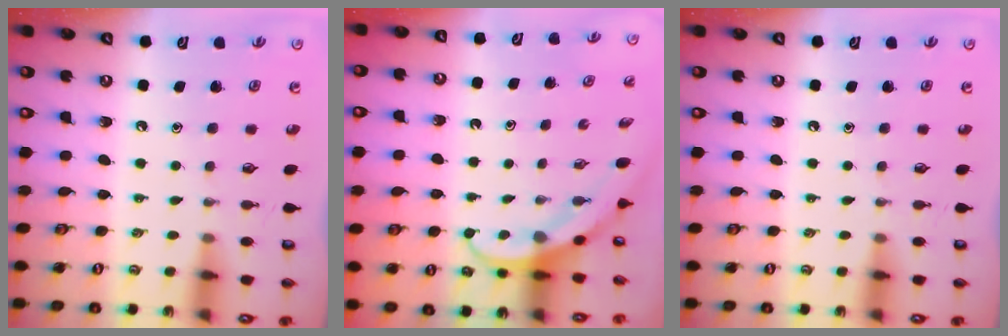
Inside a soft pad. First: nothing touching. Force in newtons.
{"total": 3.8, "press": 3.8, "slide": 0.3}
{"total": 0.0}